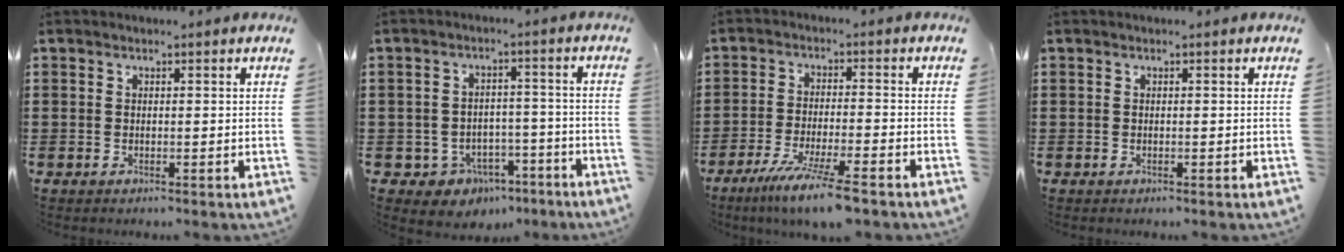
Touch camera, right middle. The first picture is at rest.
{"total": 4.3, "force": [-3.3, 2.7, 0.7], "torque": [-0.029, 0.010, -0.068]}
{"total": 7.8, "force": [-6.0, 0.0, 4.9], "torque": [-0.094, -0.017, -0.111]}
{"total": 0.0}